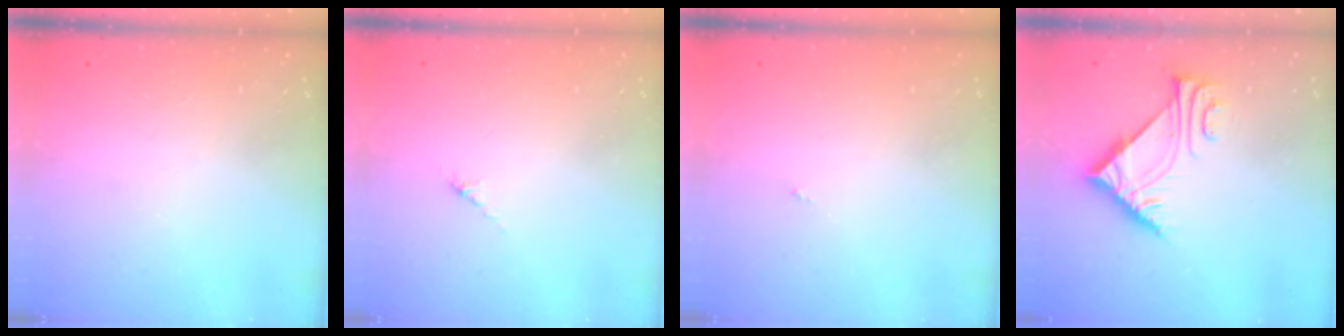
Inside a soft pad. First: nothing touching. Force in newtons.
{"total": 2.7, "press": 2.7, "slide": 0.7}
{"total": 0.0}
{"total": 6.0, "press": 6.0, "slide": 0.1}